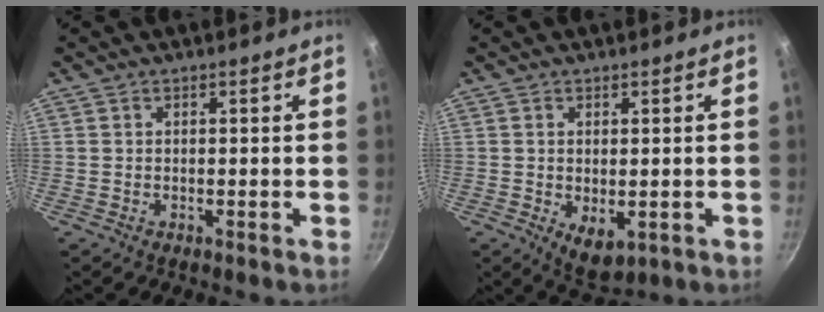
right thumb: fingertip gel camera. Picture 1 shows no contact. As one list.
[{"total": 5.5, "force": [-0.8, 3.1, 4.5], "torque": [-0.064, -0.017, -0.004]}]